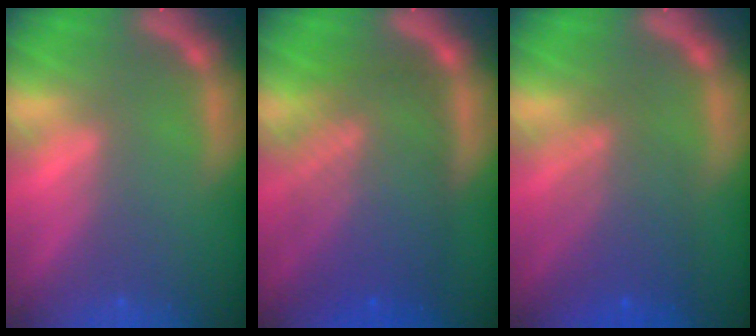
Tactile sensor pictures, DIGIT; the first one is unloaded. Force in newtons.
{"total": 10.1}
{"total": 5.5}